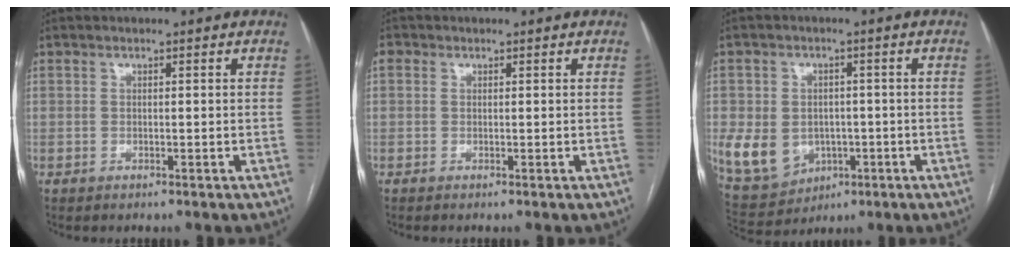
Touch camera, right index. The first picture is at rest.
{"total": 1.1, "force": [0.2, 1.0, 0.3], "torque": [-0.003, 0.003, -0.001]}
{"total": 10.0, "force": [-2.0, 8.3, 5.2], "torque": [-0.111, 0.015, -0.014]}